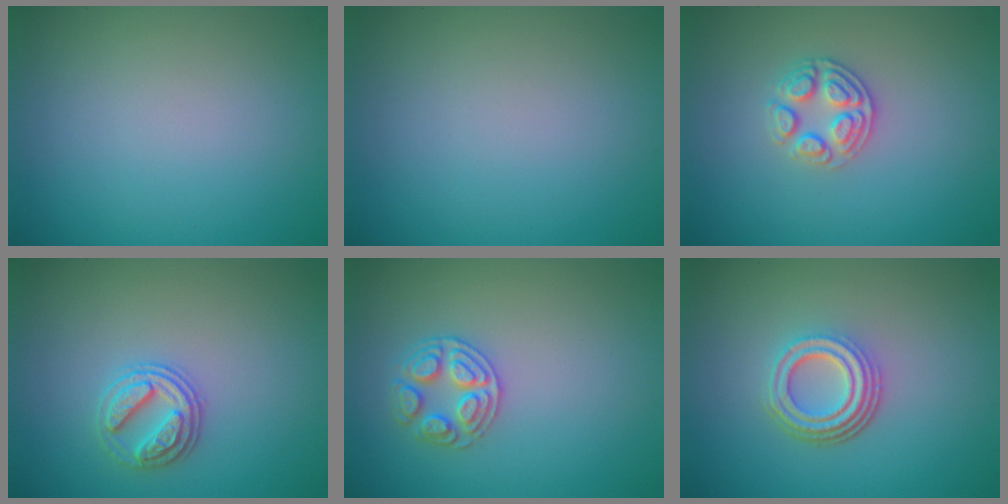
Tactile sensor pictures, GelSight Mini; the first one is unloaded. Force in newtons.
{"total": 0.0}
{"total": 2.7, "press": 2.5, "slide": 0.9}
{"total": 2.7, "press": 2.7, "slide": 0.7}
{"total": 2.7, "press": 2.7, "slide": 0.3}
{"total": 4.5, "press": 3.3, "slide": 3.1}